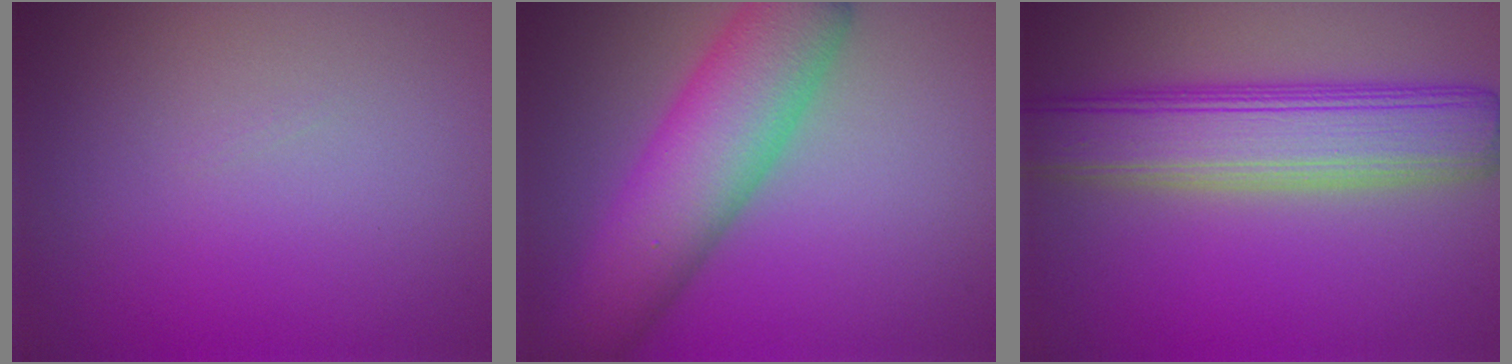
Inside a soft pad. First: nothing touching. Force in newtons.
{"total": 8.3, "press": 8.3, "slide": 0.0}
{"total": 7.8, "press": 7.8, "slide": 0.1}